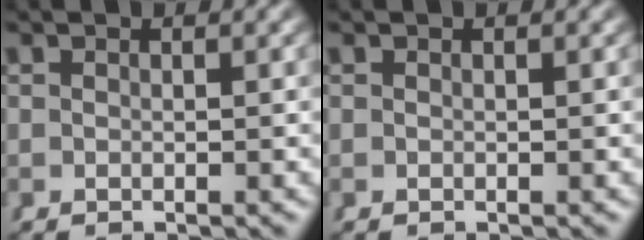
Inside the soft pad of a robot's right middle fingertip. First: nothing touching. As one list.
[{"total": 0.0}]